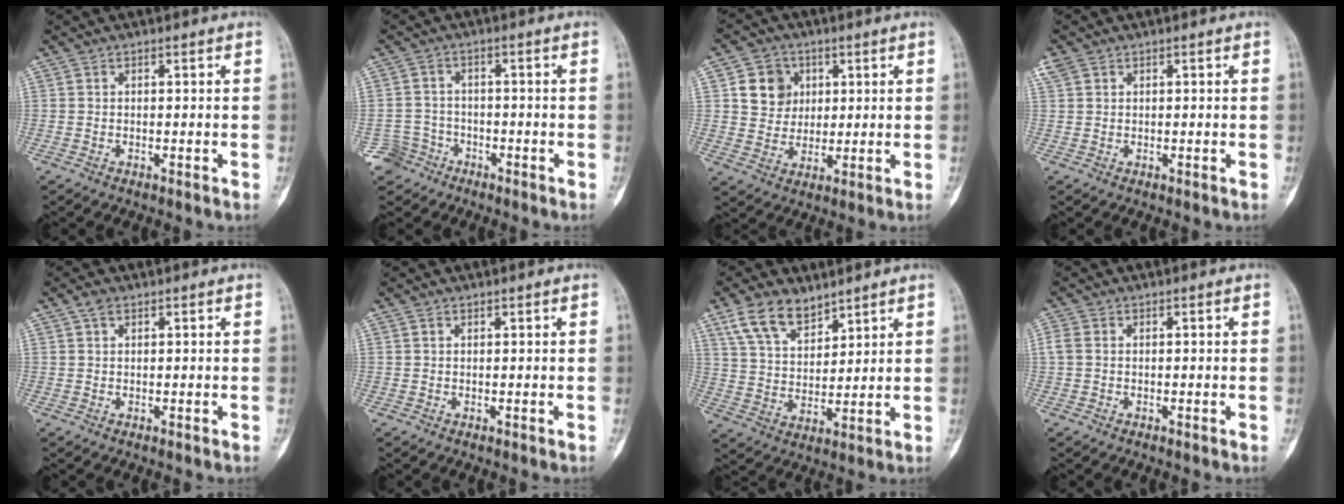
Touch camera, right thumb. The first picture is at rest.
{"total": 5.0, "force": [-3.2, 3.8, -0.2], "torque": [0.023, 0.024, -0.061]}
{"total": 8.0, "force": [2.5, 7.0, 2.8], "torque": [-0.014, -0.007, 0.046]}
{"total": 2.1, "force": [1.1, 1.7, 0.8], "torque": [-0.015, 0.013, 0.025]}
{"total": 1.7, "force": [1.0, 0.9, 1.0], "torque": [-0.017, 0.005, 0.016]}
{"total": 0.5, "force": [0.4, 0.3, 0.2], "torque": [-0.005, -0.002, 0.005]}
{"total": 10.1, "force": [6.9, 5.3, 5.1], "torque": [-0.079, -0.031, 0.140]}
{"total": 1.7, "force": [0.1, 1.3, 1.1], "torque": [-0.031, 0.005, -0.001]}